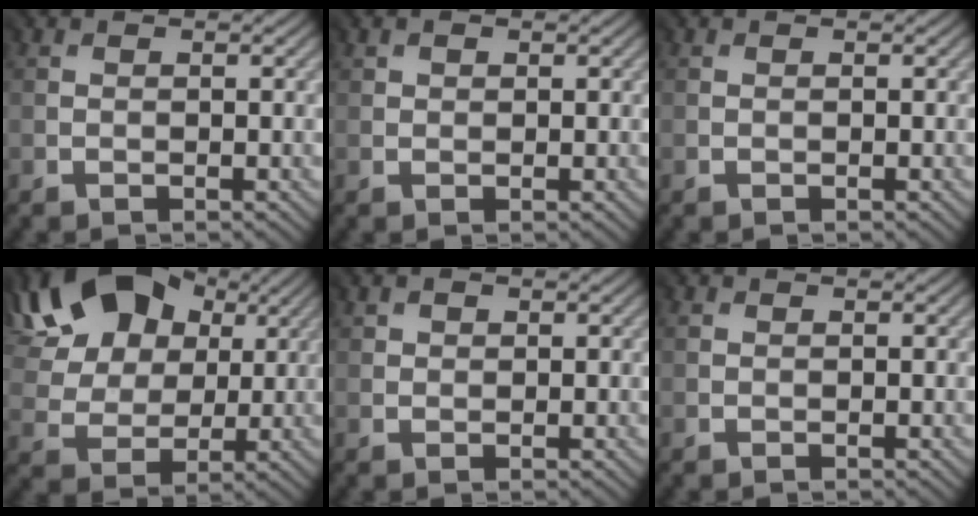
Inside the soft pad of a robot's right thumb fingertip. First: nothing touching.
{"total": 1.5, "force": [1.0, 1.0, 0.3], "torque": [0.003, 0.000, 0.018]}
{"total": 0.0}
{"total": 14.8, "force": [7.9, 9.7, 8.0], "torque": [-0.179, 0.039, 0.131]}
{"total": 1.8, "force": [1.3, 1.2, 0.2], "torque": [0.004, -0.001, 0.021]}
{"total": 0.6, "force": [0.3, 0.5, 0.2], "torque": [-0.001, 0.000, 0.007]}